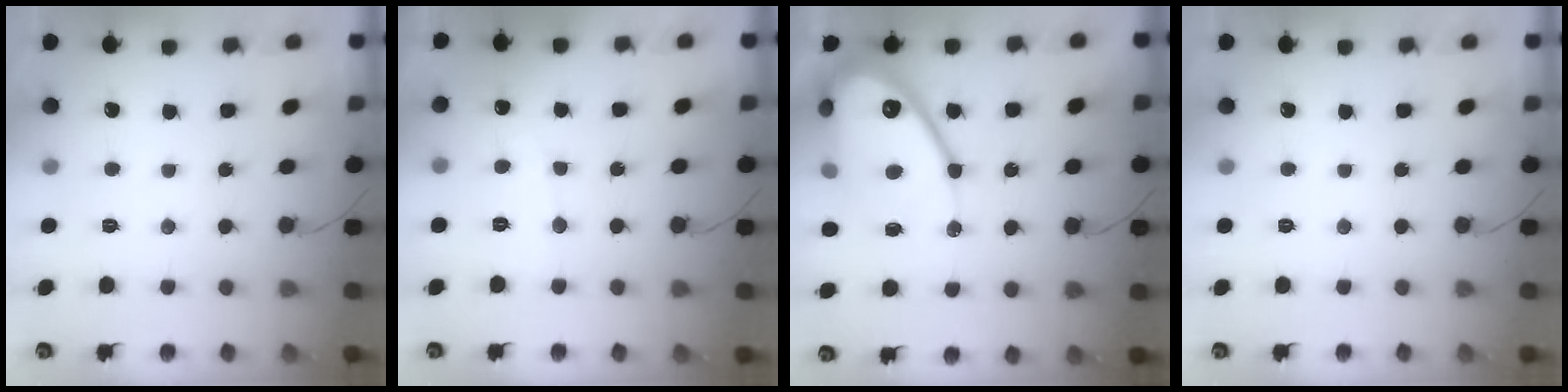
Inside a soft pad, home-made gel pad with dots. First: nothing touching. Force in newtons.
{"total": 4.2, "press": 4.2, "slide": 0.4}
{"total": 19.5, "press": 19.5, "slide": 1.7}
{"total": 0.0}